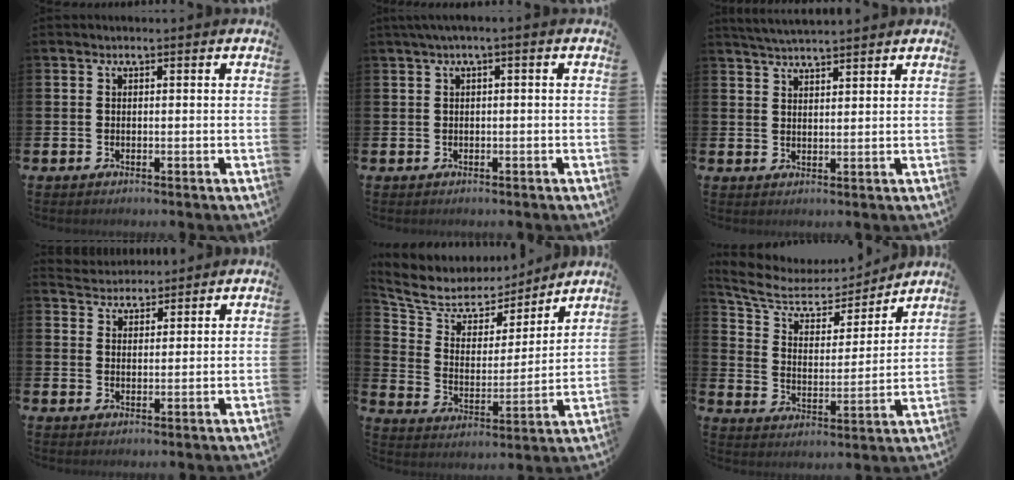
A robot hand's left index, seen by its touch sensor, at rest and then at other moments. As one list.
[{"total": 1.0, "force": [0.1, 0.0, 1.0], "torque": [-0.021, 0.002, 0.002]}, {"total": 3.6, "force": [3.6, 0.0, 0.5], "torque": [-0.022, -0.011, 0.066]}, {"total": 3.7, "force": [3.6, 0.8, -0.4], "torque": [0.002, -0.019, 0.065]}, {"total": 6.7, "force": [5.7, 3.4, 0.6], "torque": [-0.057, -0.043, 0.098]}, {"total": 8.0, "force": [6.6, 3.8, 2.5], "torque": [-0.089, -0.046, 0.111]}]